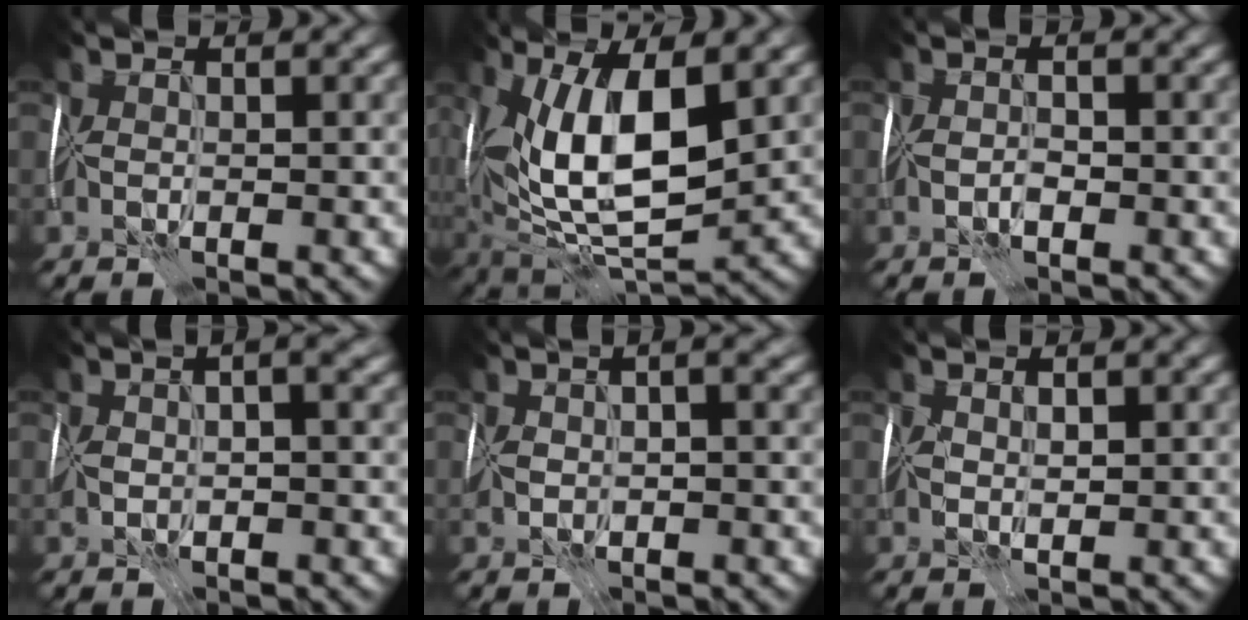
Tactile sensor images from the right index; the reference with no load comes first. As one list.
[{"total": 12.7, "force": [2.6, 5.6, 11.1], "torque": [-0.187, -0.004, 0.044]}, {"total": 1.2, "force": [-0.5, 0.6, 0.9], "torque": [-0.017, 0.004, -0.011]}, {"total": 4.1, "force": [0.5, 2.1, 3.5], "torque": [-0.049, 0.013, 0.006]}, {"total": 3.5, "force": [0.4, 1.8, 3.0], "torque": [-0.044, 0.010, 0.007]}, {"total": 1.4, "force": [0.3, 0.9, 1.1], "torque": [-0.021, 0.002, 0.006]}]